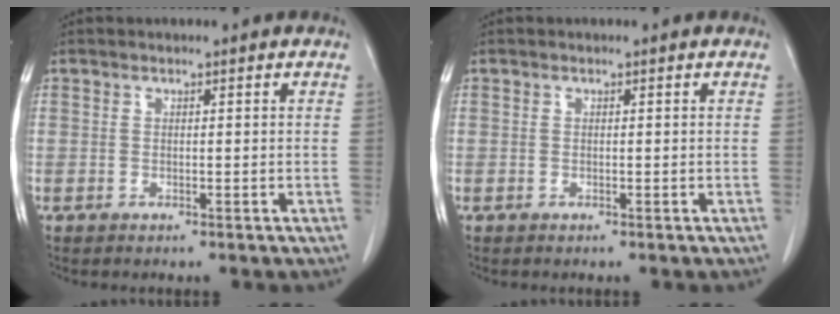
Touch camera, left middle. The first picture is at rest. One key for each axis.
{"total": 0.0}